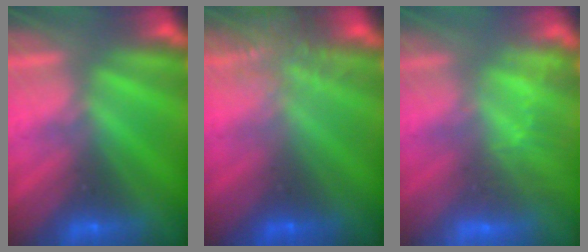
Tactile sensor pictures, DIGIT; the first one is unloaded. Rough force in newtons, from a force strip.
{"total": 7.5}
{"total": 3.3}